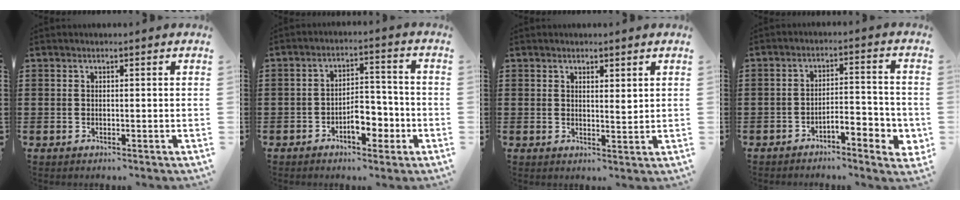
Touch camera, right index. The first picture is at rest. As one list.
[{"total": 6.1, "force": [-2.8, 3.1, 4.4], "torque": [-0.055, 0.006, -0.054]}, {"total": 1.7, "force": [1.3, 0.6, 0.9], "torque": [-0.012, 0.000, 0.021]}, {"total": 4.5, "force": [-3.3, 1.0, 2.9], "torque": [-0.049, 0.008, -0.061]}]